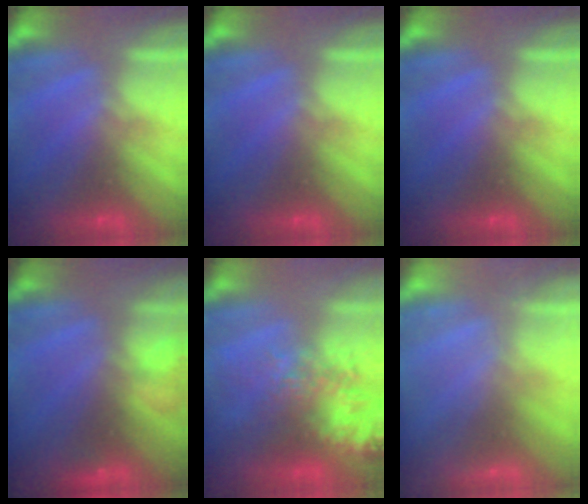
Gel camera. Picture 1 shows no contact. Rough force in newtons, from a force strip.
{"total": 0.0}
{"total": 0.0}
{"total": 7.9}
{"total": 11.8}
{"total": 2.2}